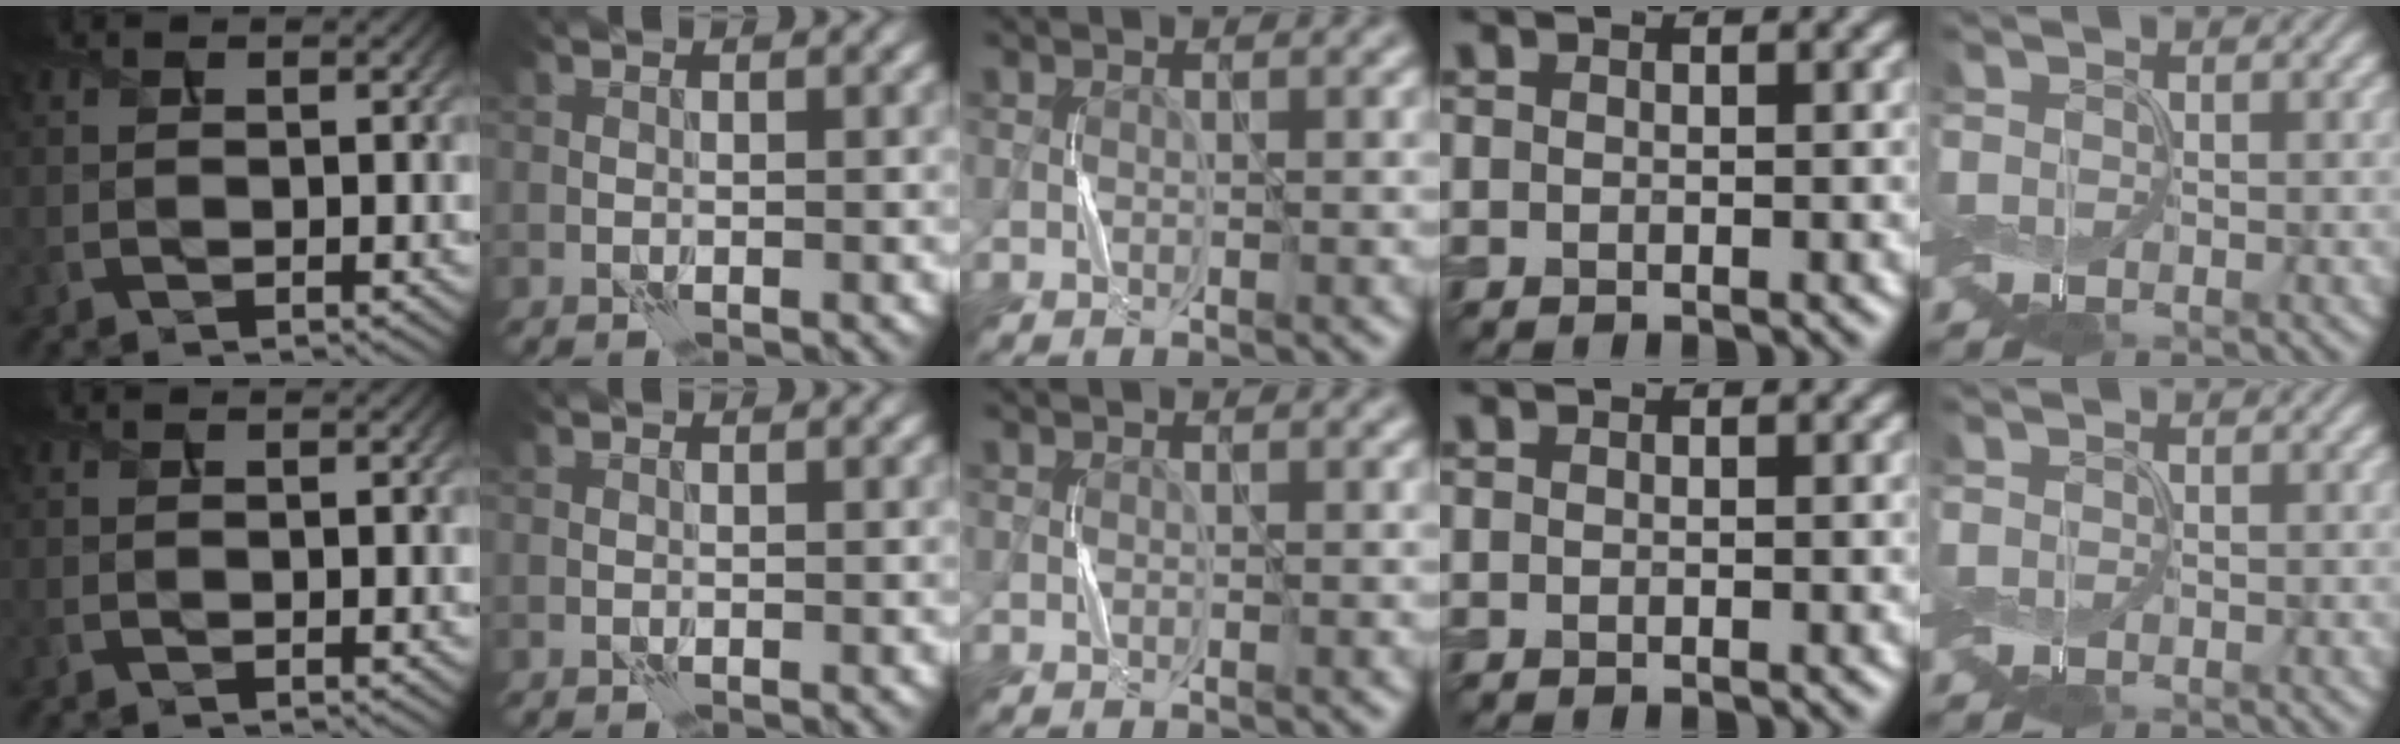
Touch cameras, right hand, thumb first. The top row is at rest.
{}